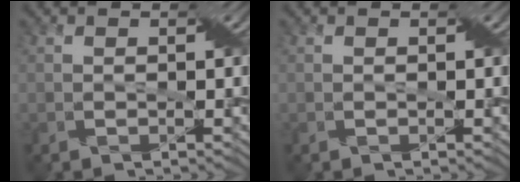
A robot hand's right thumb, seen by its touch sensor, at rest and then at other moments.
{"total": 0.0}